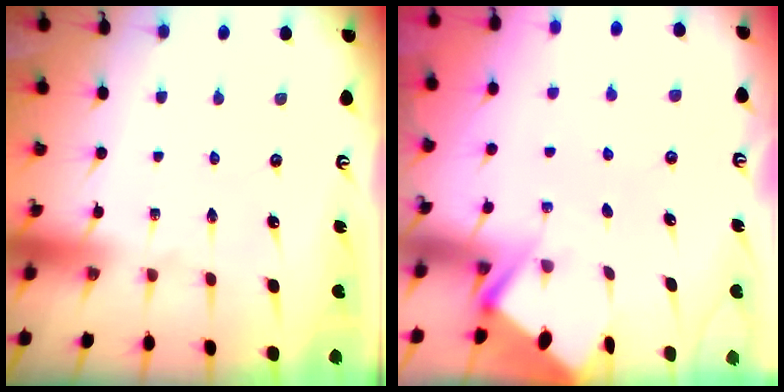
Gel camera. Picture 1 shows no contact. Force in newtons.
{"total": 2.8, "press": 2.8, "slide": 0.4}